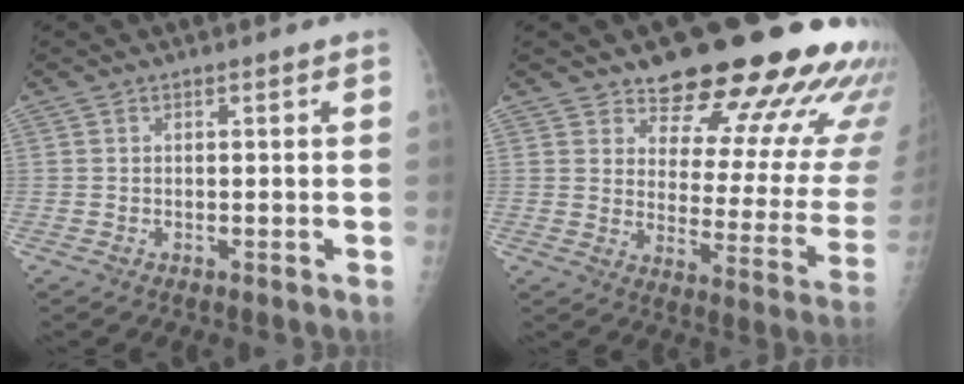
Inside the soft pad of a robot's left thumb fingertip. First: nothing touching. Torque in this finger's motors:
{"motor_torque": [1.02, 0.16, 1.37, -1.07, 0.10]}